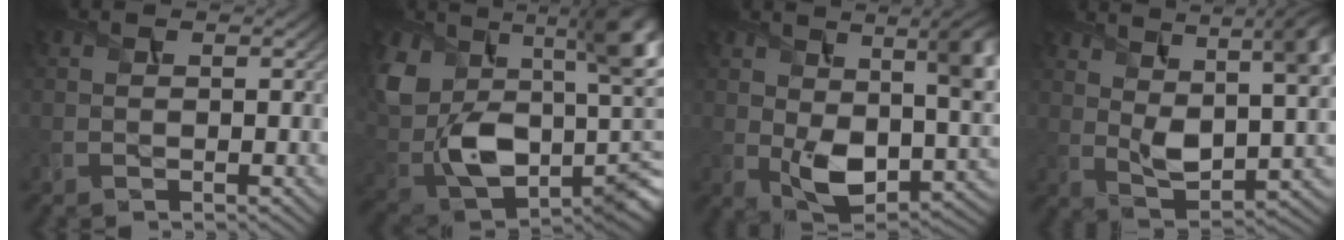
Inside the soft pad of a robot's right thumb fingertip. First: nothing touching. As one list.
[{"total": 16.9, "force": [1.8, 10.6, 13.0], "torque": [-0.246, -0.037, 0.044]}, {"total": 12.4, "force": [1.1, 7.0, 10.2], "torque": [-0.175, -0.026, 0.030]}, {"total": 12.4, "force": [4.5, 5.8, 10.0], "torque": [-0.181, 0.007, 0.073]}]